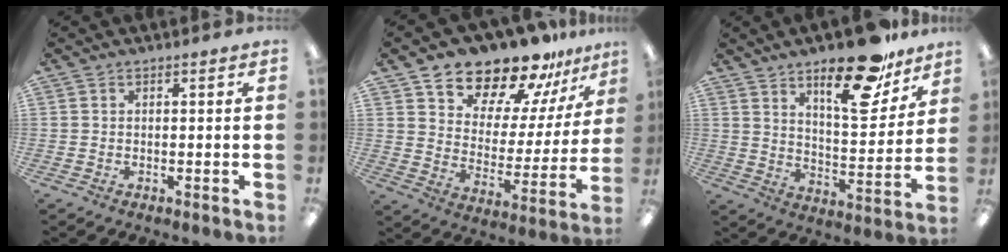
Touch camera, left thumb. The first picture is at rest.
{"total": 16.9, "force": [15.3, 6.1, 3.9], "torque": [-0.068, -0.139, 0.272]}
{"total": 20.0, "force": [13.9, 7.4, 12.3], "torque": [-0.174, -0.081, 0.225]}